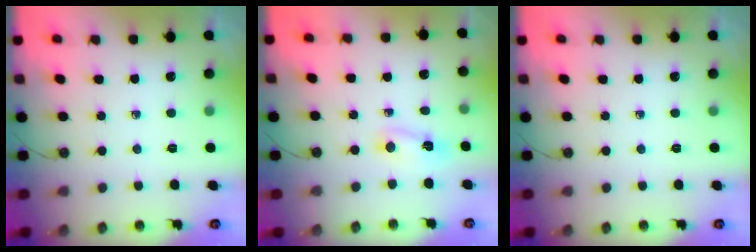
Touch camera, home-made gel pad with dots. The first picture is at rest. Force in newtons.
{"total": 2.4, "press": 2.3, "slide": 0.6}
{"total": 0.0}